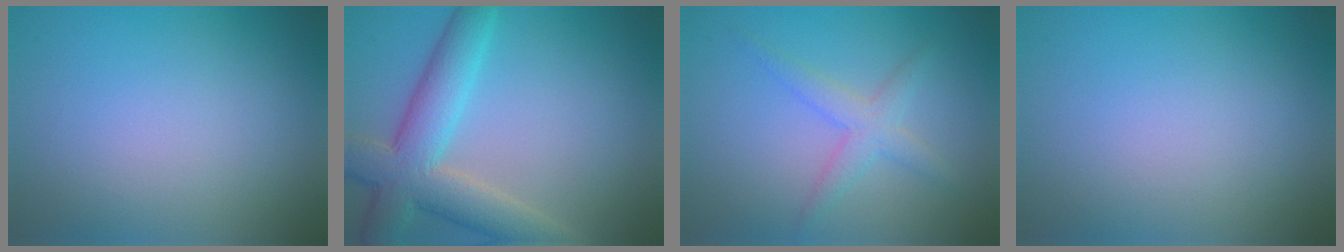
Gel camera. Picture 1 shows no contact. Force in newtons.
{"total": 7.7, "press": 7.7, "slide": 0.8}
{"total": 2.6, "press": 2.6, "slide": 0.1}
{"total": 0.0}